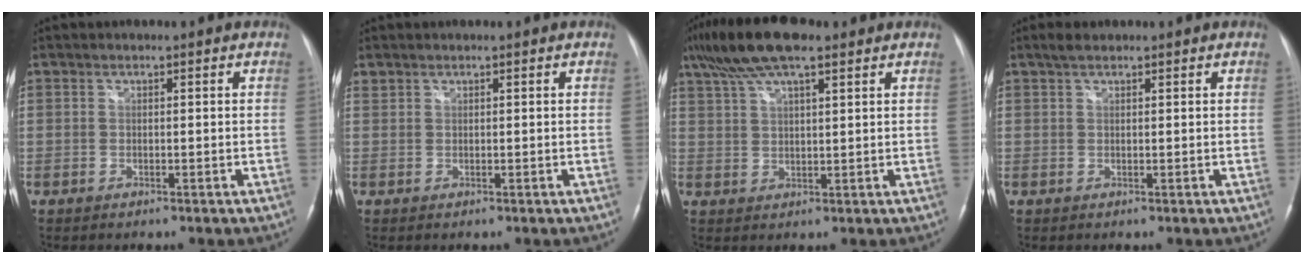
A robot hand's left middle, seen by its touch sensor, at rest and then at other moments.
{"total": 0.6, "force": [0.6, 0.2, -0.1], "torque": [-0.003, 0.007, 0.012]}
{"total": 10.9, "force": [7.6, 2.4, 7.4], "torque": [-0.146, 0.028, 0.133]}
{"total": 2.0, "force": [1.5, 0.7, 1.1], "torque": [-0.023, 0.009, 0.026]}